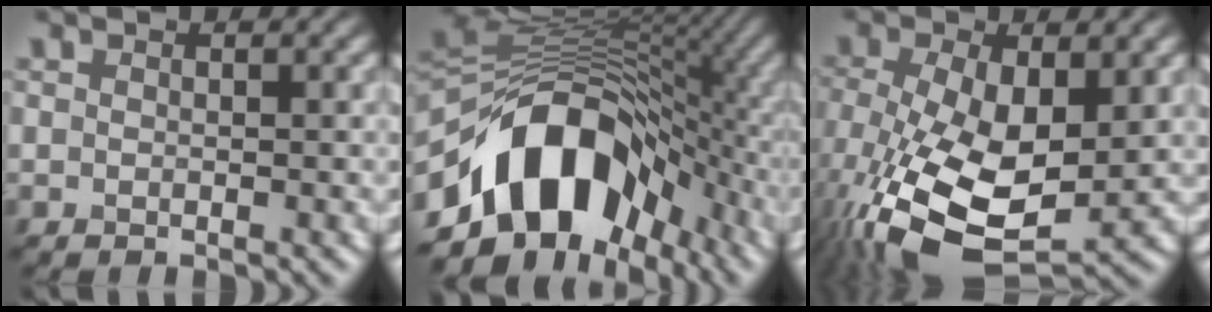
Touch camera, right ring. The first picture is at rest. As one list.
[{"total": 13.6, "force": [-5.7, 9.1, 8.3], "torque": [-0.134, 0.011, -0.112]}, {"total": 13.3, "force": [-2.9, 6.4, 11.3], "torque": [-0.244, -0.037, -0.039]}]